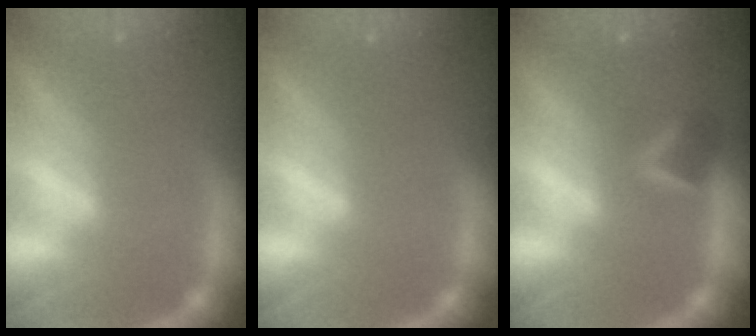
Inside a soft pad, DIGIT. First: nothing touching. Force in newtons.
{"total": 0.0}
{"total": 2.9}